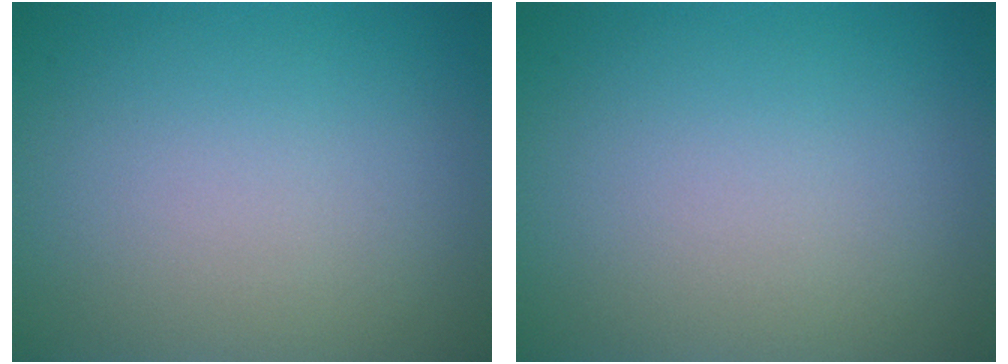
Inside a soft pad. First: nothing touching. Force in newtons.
{"total": 0.0}